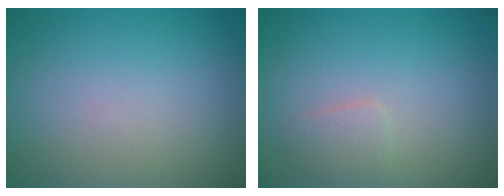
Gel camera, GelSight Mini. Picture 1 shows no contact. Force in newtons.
{"total": 1.4, "press": 1.4, "slide": 0.0}